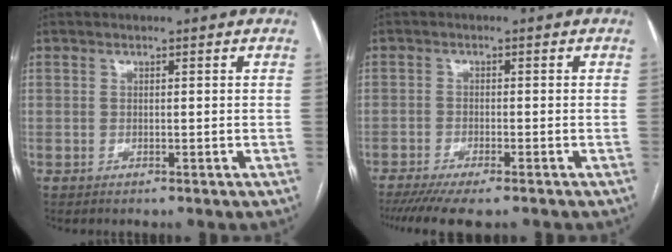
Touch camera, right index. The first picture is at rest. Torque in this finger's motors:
{"motor_torque": [1.03, -1.12, 0.44, 0.12]}